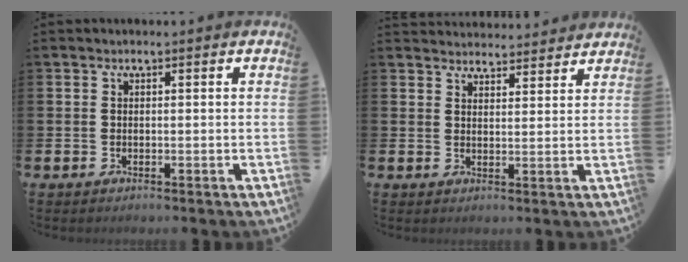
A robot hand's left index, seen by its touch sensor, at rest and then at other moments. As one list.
[{"total": 3.6, "force": [3.5, 0.5, -0.4], "torque": [-0.001, -0.020, 0.065]}]